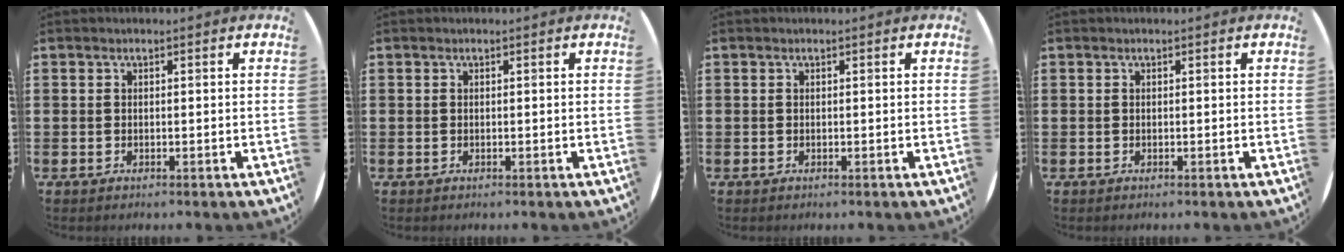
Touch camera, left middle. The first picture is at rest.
{"total": 0.0}
{"total": 0.0}
{"total": 0.0}